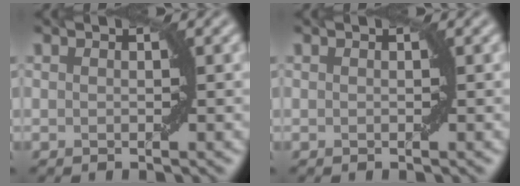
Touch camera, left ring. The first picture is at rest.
{"total": 0.0}